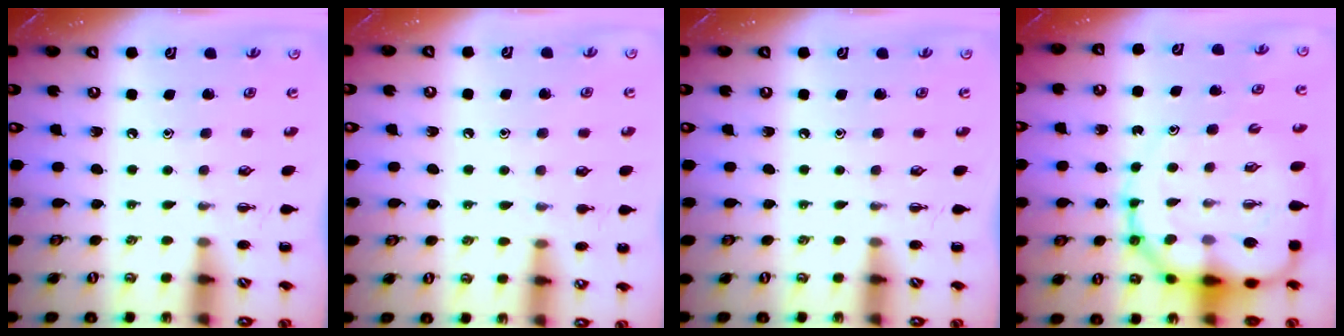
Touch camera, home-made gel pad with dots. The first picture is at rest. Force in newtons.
{"total": 4.8, "press": 4.5, "slide": 1.6}
{"total": 0.0}
{"total": 16.9, "press": 16.4, "slide": 4.1}